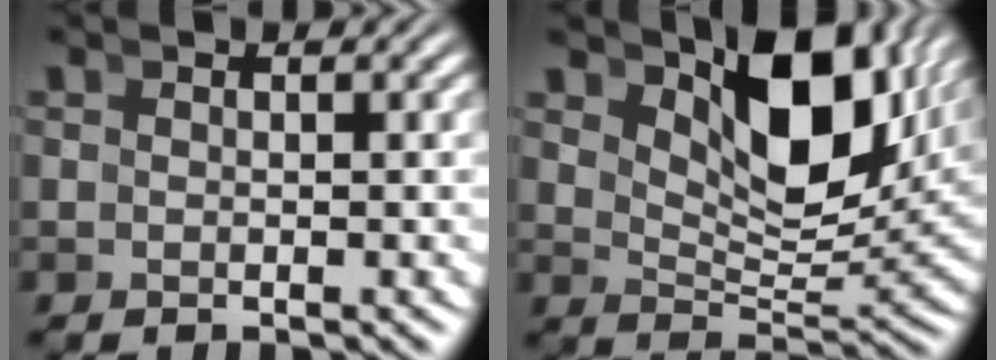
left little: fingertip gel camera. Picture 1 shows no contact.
{"total": 8.2, "force": [4.5, 2.7, 6.3], "torque": [-0.090, 0.002, 0.069]}